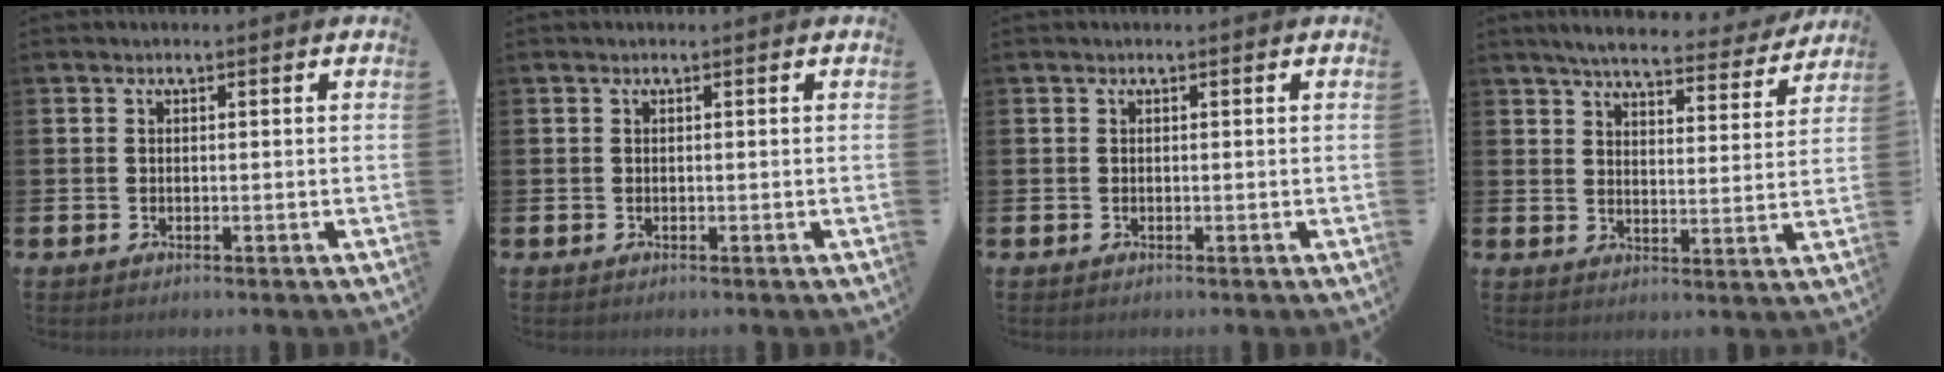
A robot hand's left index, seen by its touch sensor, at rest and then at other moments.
{"total": 0.0}
{"total": 0.0}
{"total": 5.7, "force": [5.4, 0.8, 1.8], "torque": [-0.040, -0.033, 0.088]}